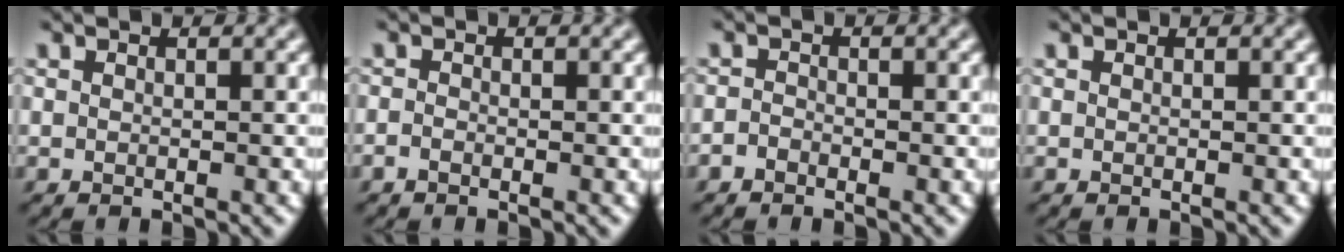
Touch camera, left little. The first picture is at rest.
{"total": 0.7, "force": [-0.5, 0.3, 0.4], "torque": [-0.010, 0.001, -0.011]}
{"total": 1.0, "force": [-0.8, 0.5, 0.3], "torque": [-0.005, -0.001, -0.018]}
{"total": 0.0}